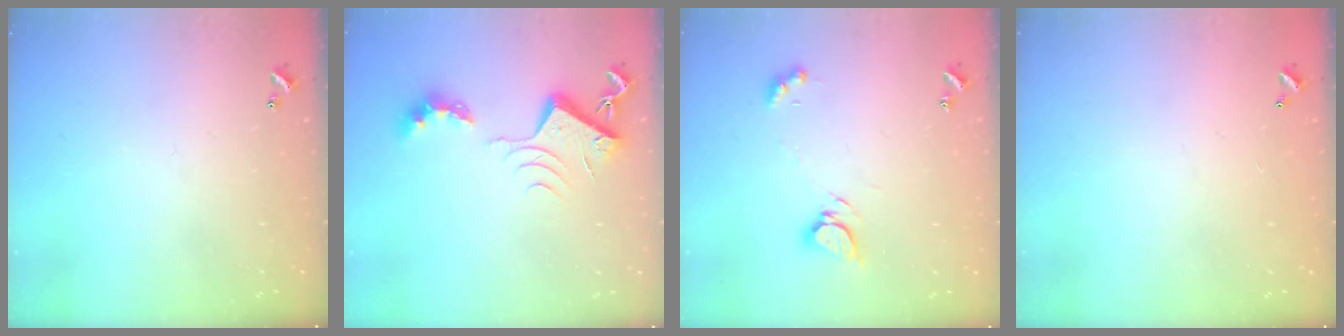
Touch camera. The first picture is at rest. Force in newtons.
{"total": 9.3, "press": 9.2, "slide": 1.2}
{"total": 7.3, "press": 7.3, "slide": 0.6}
{"total": 3.0, "press": 3.0, "slide": 0.1}